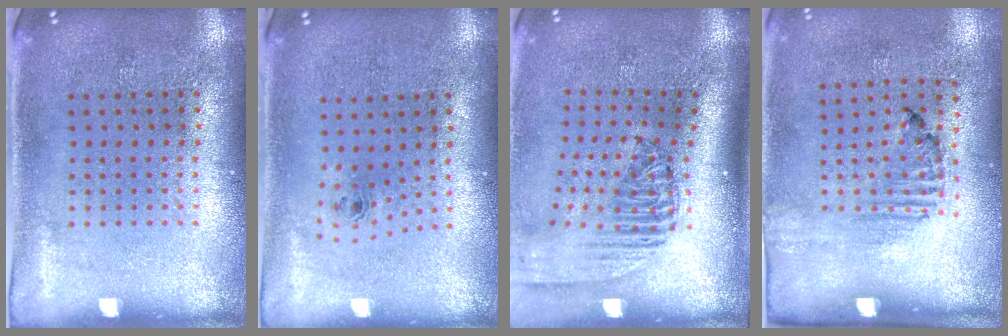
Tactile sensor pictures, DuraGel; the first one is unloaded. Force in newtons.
{"total": 0.8, "press": 0.3, "slide": 0.7}
{"total": 2.4, "press": 1.8, "slide": 1.6}
{"total": 1.5, "press": 1.2, "slide": 1.0}